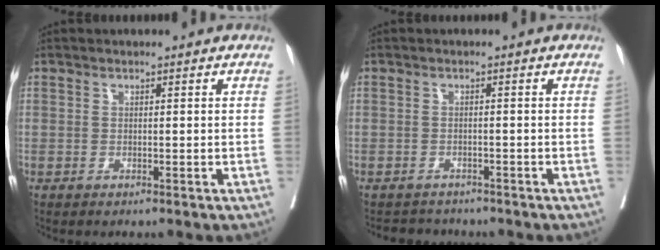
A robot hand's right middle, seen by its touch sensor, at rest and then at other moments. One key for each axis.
{"total": 3.4, "fx": -3.2, "fy": 1.3, "fz": -0.2, "tx": 0.001, "ty": -0.004, "tz": -0.049}